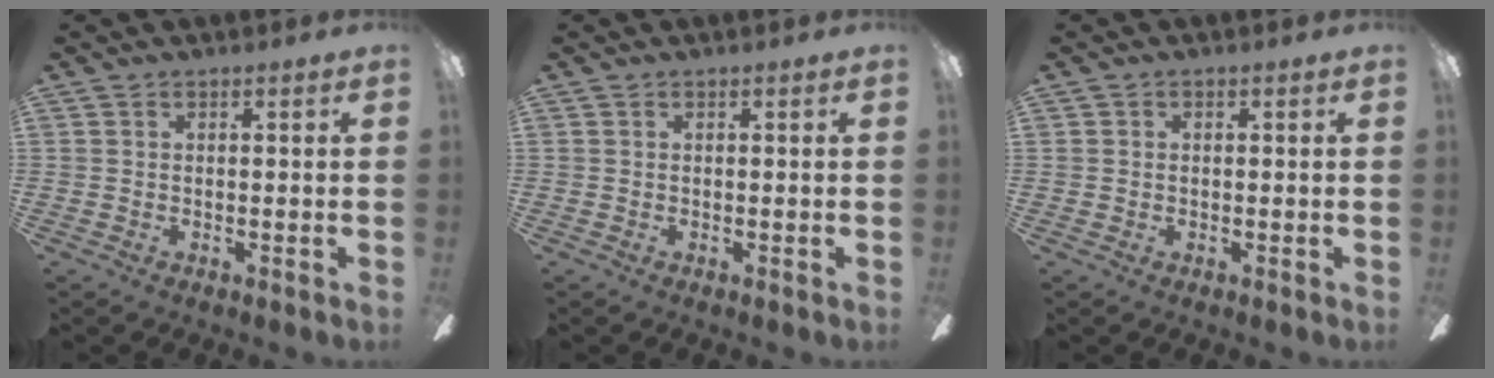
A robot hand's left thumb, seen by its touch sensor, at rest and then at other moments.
{"total": 0.0}
{"total": 0.0}